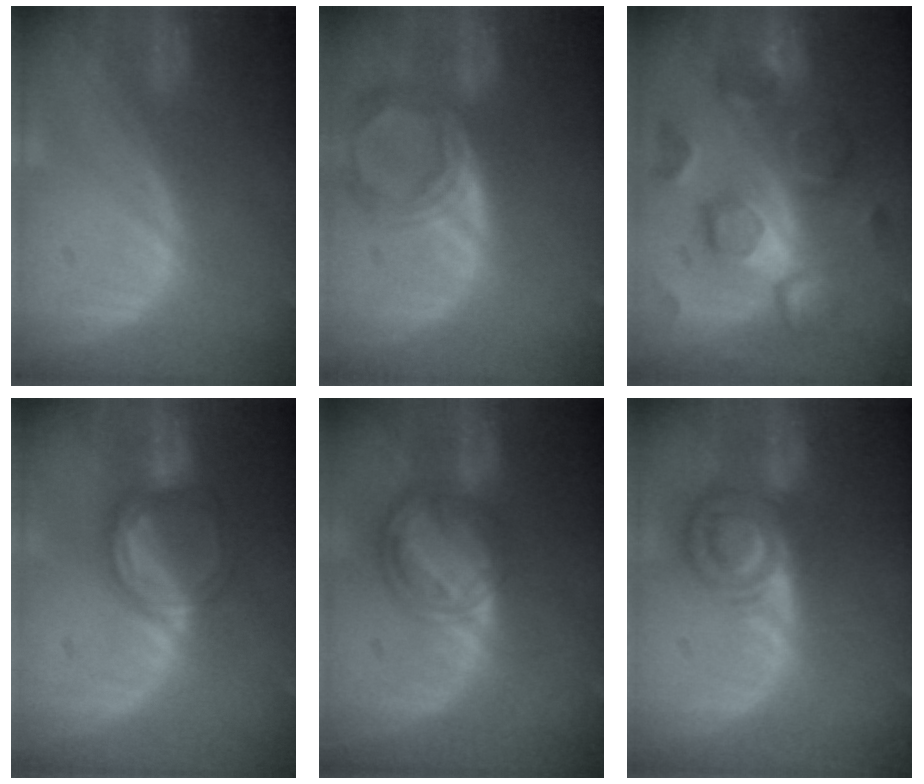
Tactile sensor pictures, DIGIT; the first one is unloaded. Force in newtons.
{"total": 6.9, "press": 6.3, "slide": 2.6}
{"total": 10.4, "press": 10.4, "slide": 0.8}
{"total": 5.7, "press": 5.4, "slide": 1.5}
{"total": 8.2, "press": 6.9, "slide": 4.4}
{"total": 6.8, "press": 6.5, "slide": 2.2}